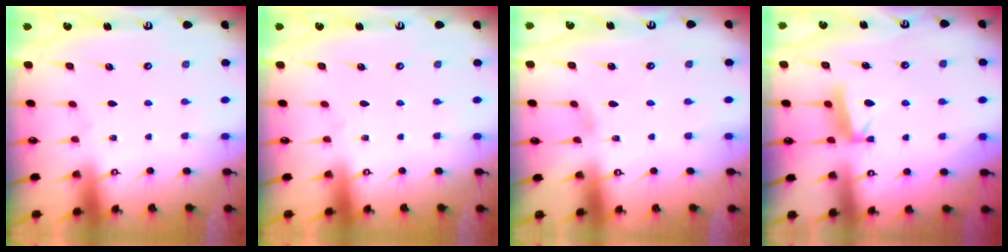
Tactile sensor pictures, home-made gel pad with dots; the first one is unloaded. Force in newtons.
{"total": 0.0}
{"total": 2.6, "press": 2.6, "slide": 0.3}
{"total": 8.0, "press": 8.0, "slide": 0.7}